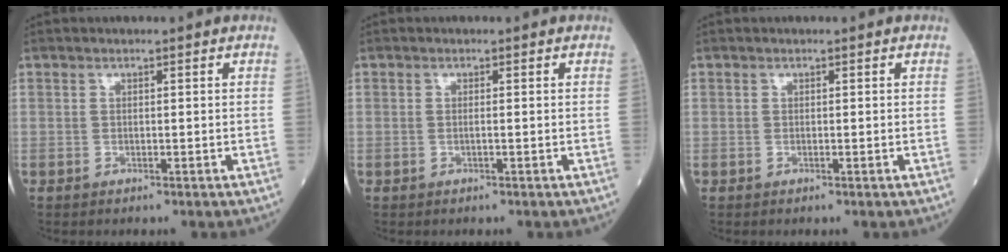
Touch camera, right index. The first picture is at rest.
{"total": 0.6, "force": [-0.1, -0.1, 0.5], "torque": [-0.014, -0.001, -0.002]}
{"total": 0.0}